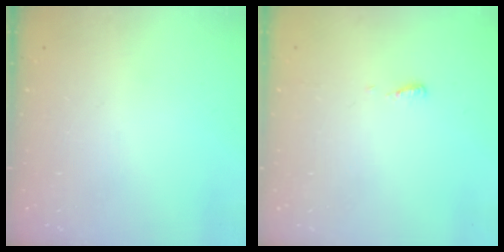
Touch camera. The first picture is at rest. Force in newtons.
{"total": 3.7, "press": 3.7, "slide": 0.4}